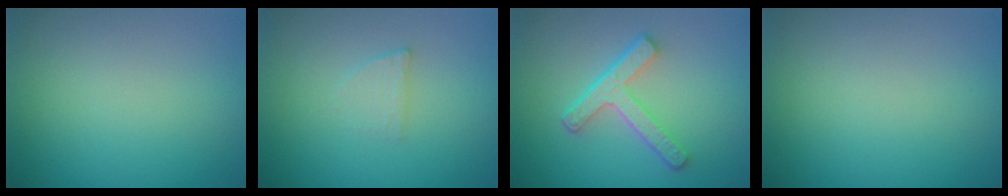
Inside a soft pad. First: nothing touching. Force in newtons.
{"total": 1.2, "press": 1.2, "slide": 0.3}
{"total": 4.4, "press": 3.3, "slide": 2.9}
{"total": 0.0}